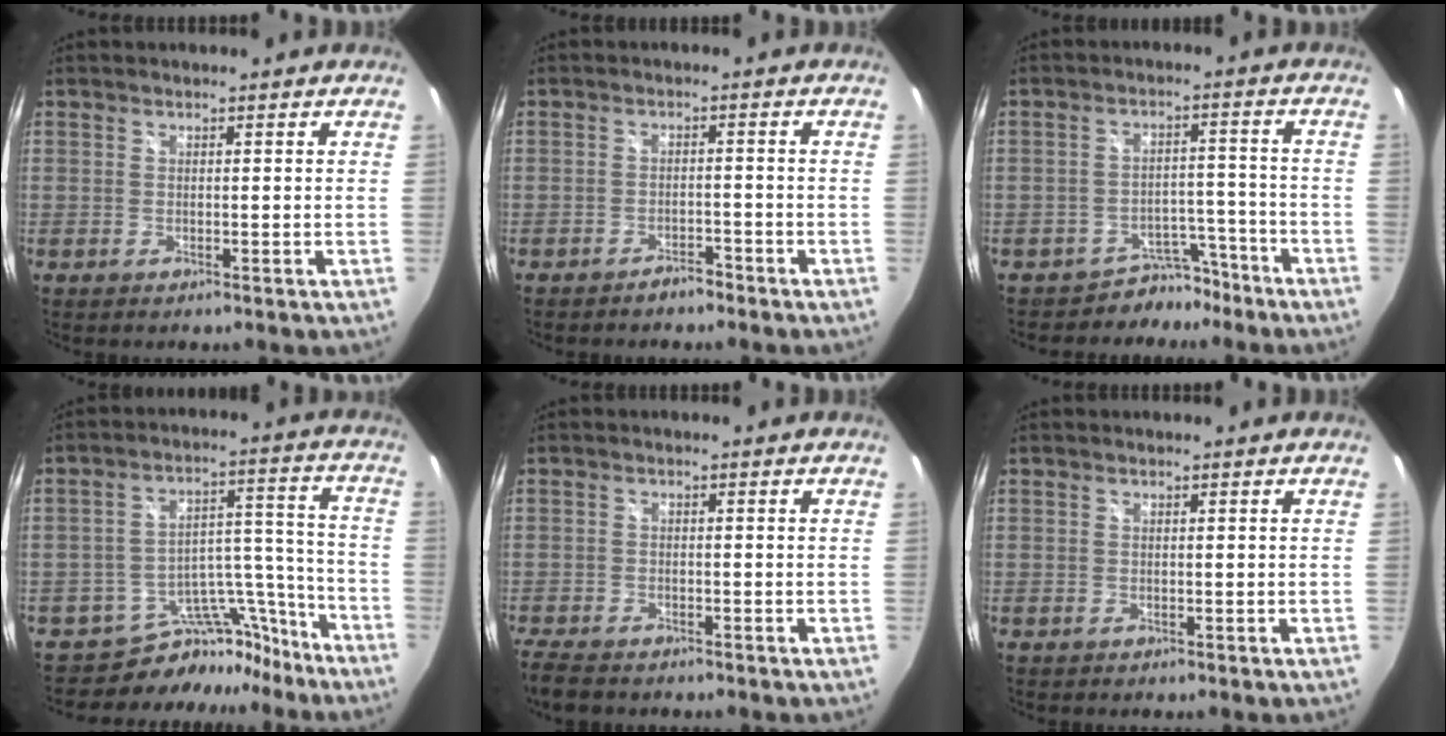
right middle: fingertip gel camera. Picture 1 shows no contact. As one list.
[{"total": 2.8, "force": [-2.5, 1.0, 0.8], "torque": [-0.022, 0.001, -0.036]}, {"total": 6.2, "force": [-5.2, 3.4, 0.1], "torque": [0.003, 0.027, -0.076]}, {"total": 13.1, "force": [-11.5, 6.1, 0.9], "torque": [0.000, 0.073, -0.171]}, {"total": 5.7, "force": [-4.9, 1.9, 2.3], "torque": [-0.068, -0.026, -0.093]}, {"total": 0.0}]